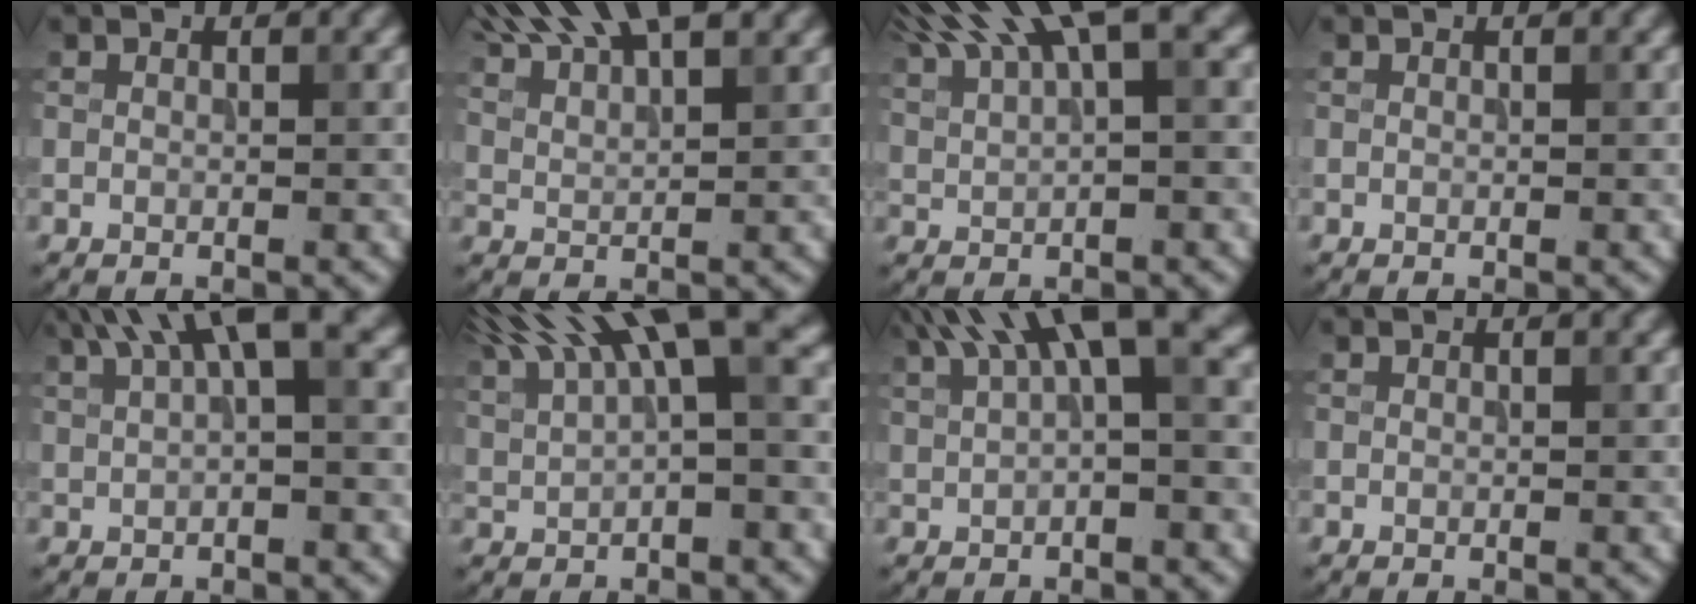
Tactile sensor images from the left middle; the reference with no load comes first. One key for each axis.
{"total": 9.5, "fx": 7.2, "fy": 2.6, "fz": 5.6, "tx": -0.094, "ty": 0.027, "tz": 0.092}
{"total": 8.5, "fx": 5.3, "fy": 2.1, "fz": 6.4, "tx": -0.118, "ty": 0.021, "tz": 0.098}
{"total": 0.0}
{"total": 6.2, "fx": 3.3, "fy": 1.5, "fz": 5.1, "tx": -0.081, "ty": 0.021, "tz": 0.055}
{"total": 10.3, "fx": 5.3, "fy": 2.8, "fz": 8.4, "tx": -0.152, "ty": 0.029, "tz": 0.095}
{"total": 8.2, "fx": 3.9, "fy": 2.3, "fz": 6.8, "tx": -0.112, "ty": 0.024, "tz": 0.068}
{"total": 0.0}